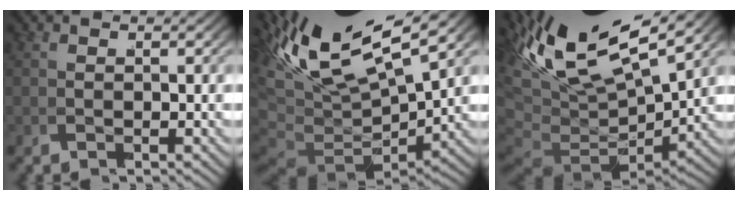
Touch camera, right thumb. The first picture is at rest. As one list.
[{"total": 10.9, "force": [0.3, 6.8, 8.5], "torque": [-0.172, -0.028, 0.018]}, {"total": 10.7, "force": [0.4, 6.7, 8.4], "torque": [-0.177, -0.031, 0.019]}]